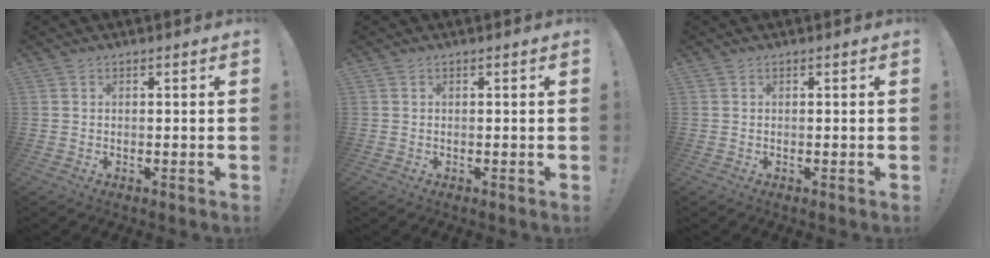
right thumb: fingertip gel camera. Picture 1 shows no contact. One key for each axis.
{"total": 0.0}
{"total": 0.0}